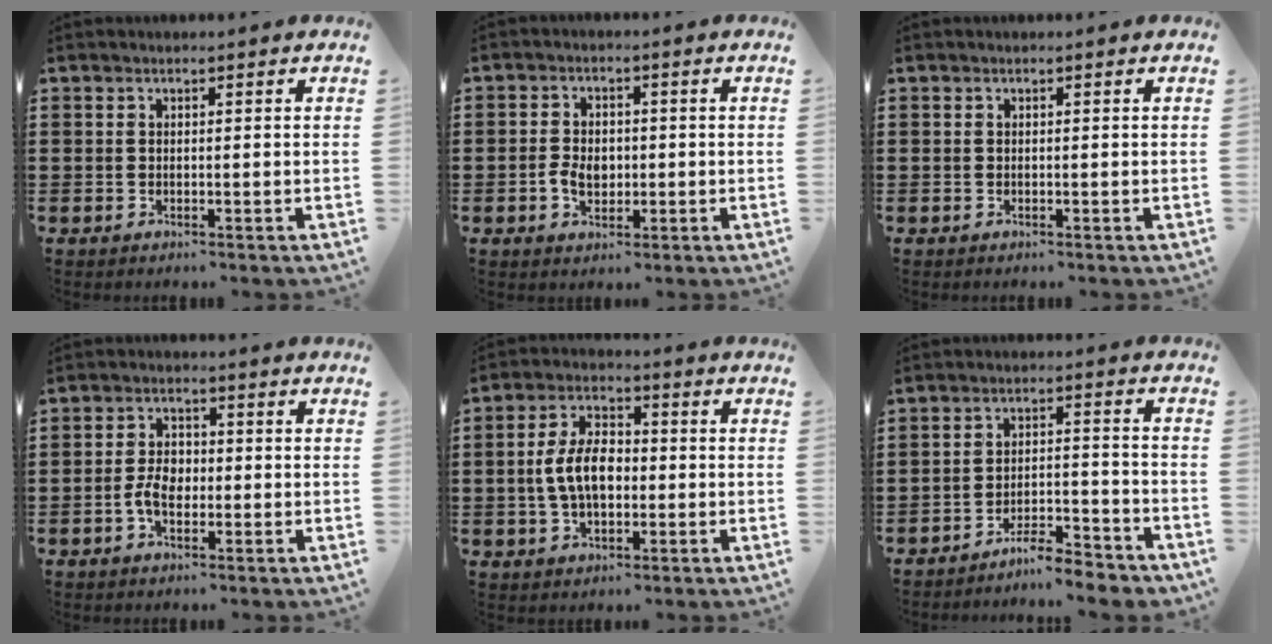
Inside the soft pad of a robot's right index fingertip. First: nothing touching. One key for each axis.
{"total": 3.7, "fx": -0.6, "fy": 2.7, "fz": 2.5, "tx": -0.058, "ty": 0.004, "tz": -0.015}
{"total": 0.0}
{"total": 4.2, "fx": -1.0, "fy": 2.6, "fz": 3.1, "tx": -0.074, "ty": 0.002, "tz": -0.024}
{"total": 7.8, "fx": -0.6, "fy": 4.6, "fz": 6.3, "tx": -0.147, "ty": 0.005, "tz": -0.018}
{"total": 5.4, "fx": -5.2, "fy": 0.3, "fz": 1.6, "tx": -0.029, "ty": 0.004, "tz": -0.101}